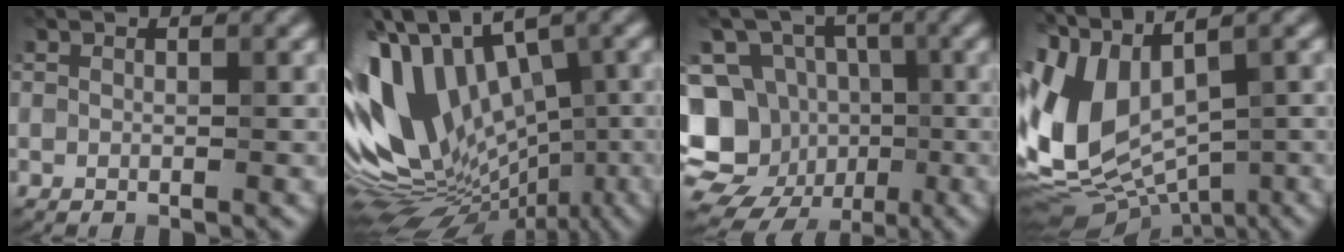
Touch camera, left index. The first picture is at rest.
{"total": 16.0, "force": [-0.4, 9.0, 13.1], "torque": [-0.253, 0.008, 0.004]}
{"total": 15.8, "force": [-4.2, 14.2, 5.6], "torque": [-0.134, 0.003, -0.064]}
{"total": 10.8, "force": [0.3, 6.2, 8.9], "torque": [-0.202, -0.013, 0.024]}